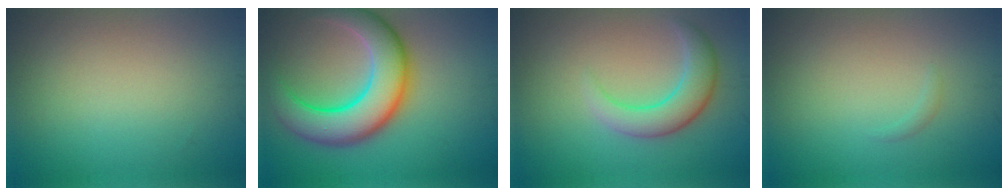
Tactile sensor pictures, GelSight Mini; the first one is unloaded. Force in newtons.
{"total": 9.0, "press": 9.0, "slide": 0.1}
{"total": 4.0, "press": 4.0, "slide": 0.1}
{"total": 0.5, "press": 0.5, "slide": 0.1}